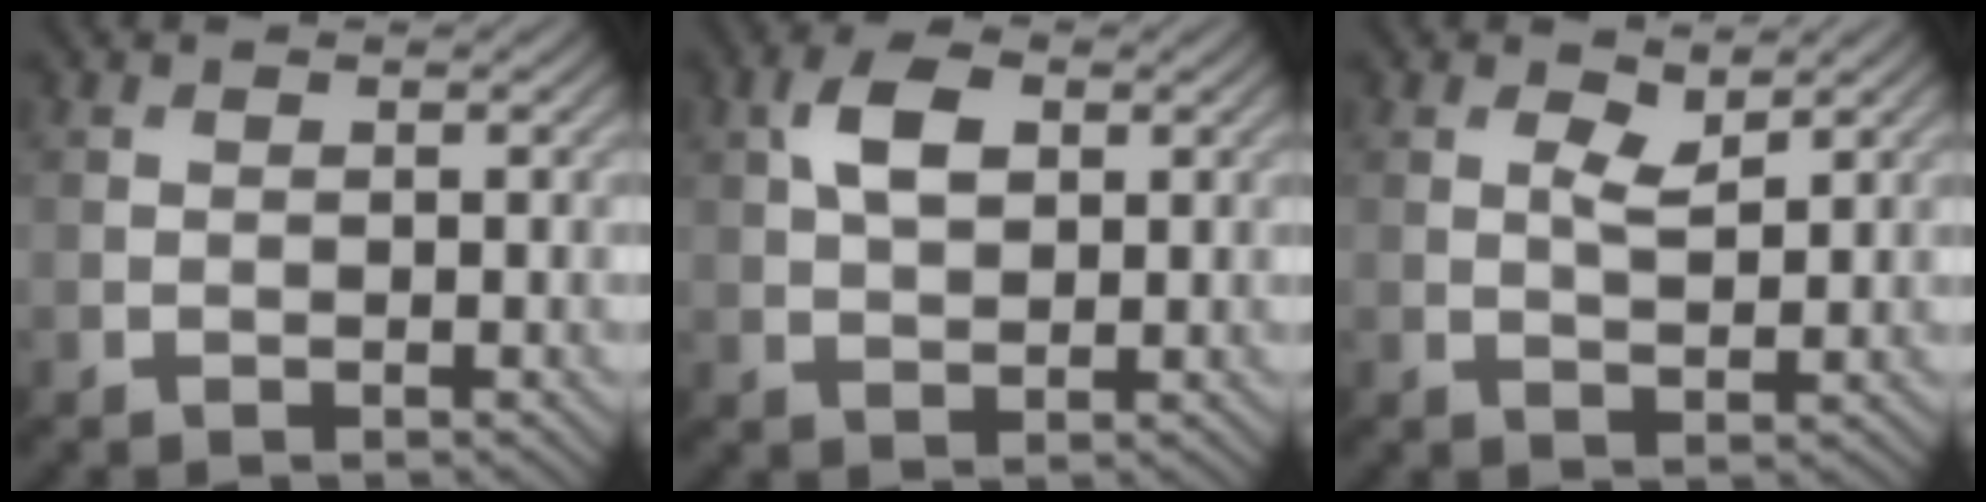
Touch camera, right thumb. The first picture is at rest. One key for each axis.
{"total": 4.7, "fx": 1.5, "fy": 2.7, "fz": 3.5, "tx": -0.075, "ty": 0.008, "tz": 0.023}
{"total": 2.5, "fx": 1.5, "fy": 0.8, "fz": 1.8, "tx": -0.037, "ty": -0.005, "tz": 0.031}